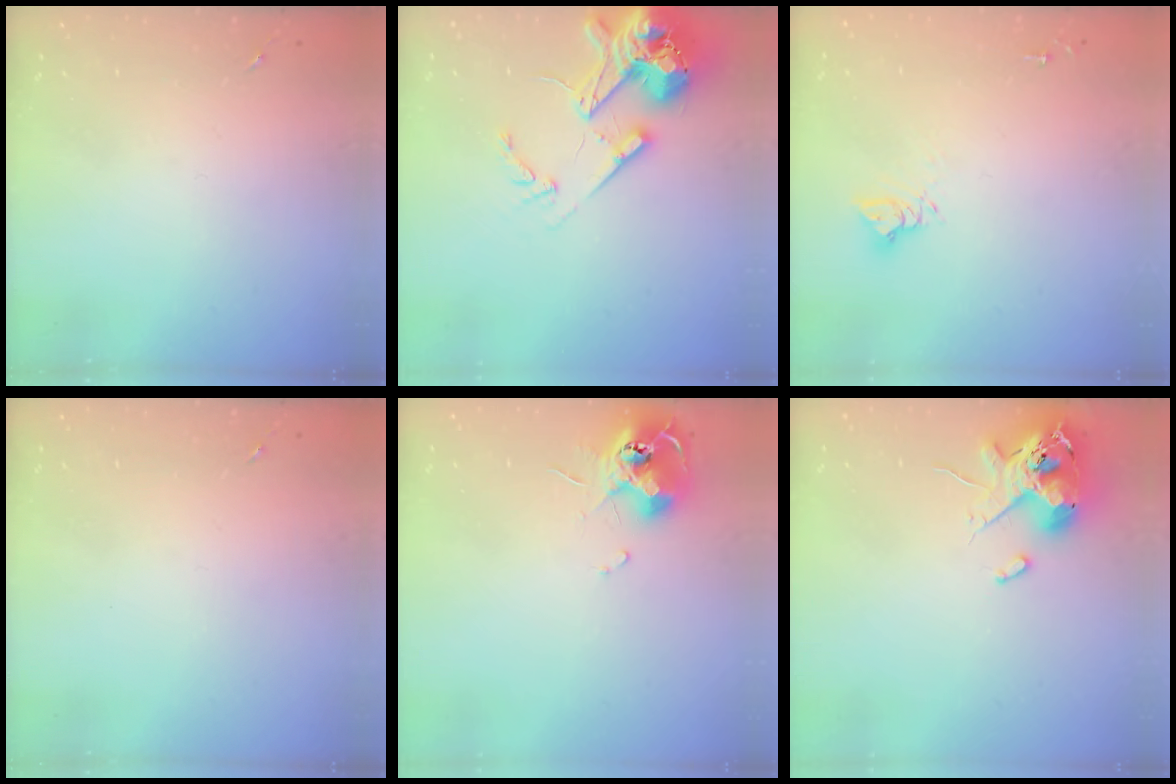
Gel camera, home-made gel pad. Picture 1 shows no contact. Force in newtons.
{"total": 18.0, "press": 17.8, "slide": 2.8}
{"total": 6.2, "press": 6.2, "slide": 0.3}
{"total": 0.0}
{"total": 11.7, "press": 11.7, "slide": 0.9}
{"total": 12.5, "press": 12.3, "slide": 2.0}